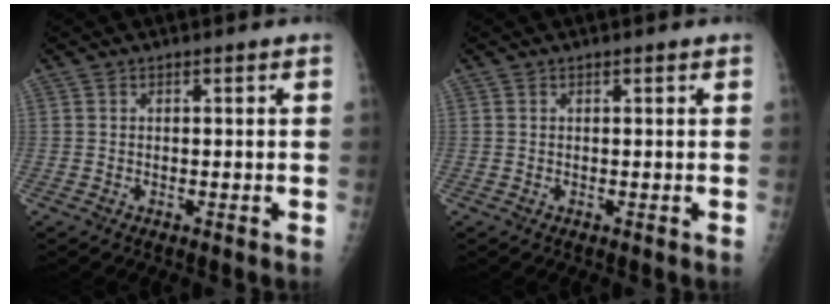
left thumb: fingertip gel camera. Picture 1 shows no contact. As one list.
[{"total": 0.0}]